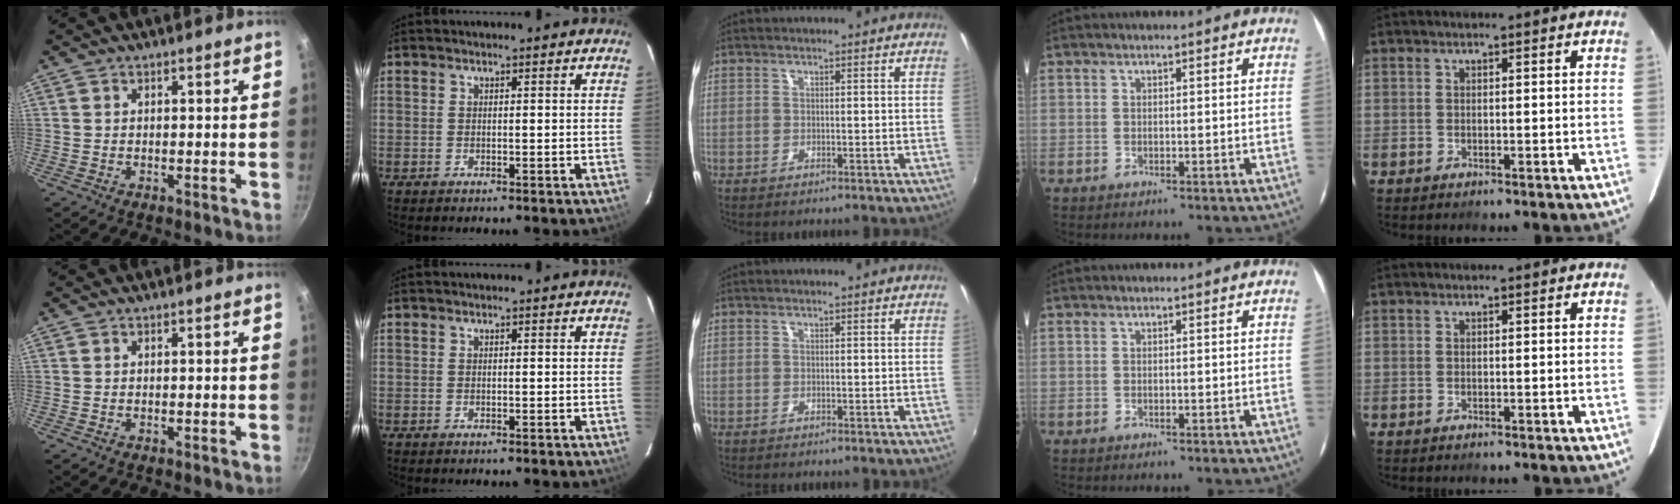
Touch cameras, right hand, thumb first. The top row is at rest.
{}